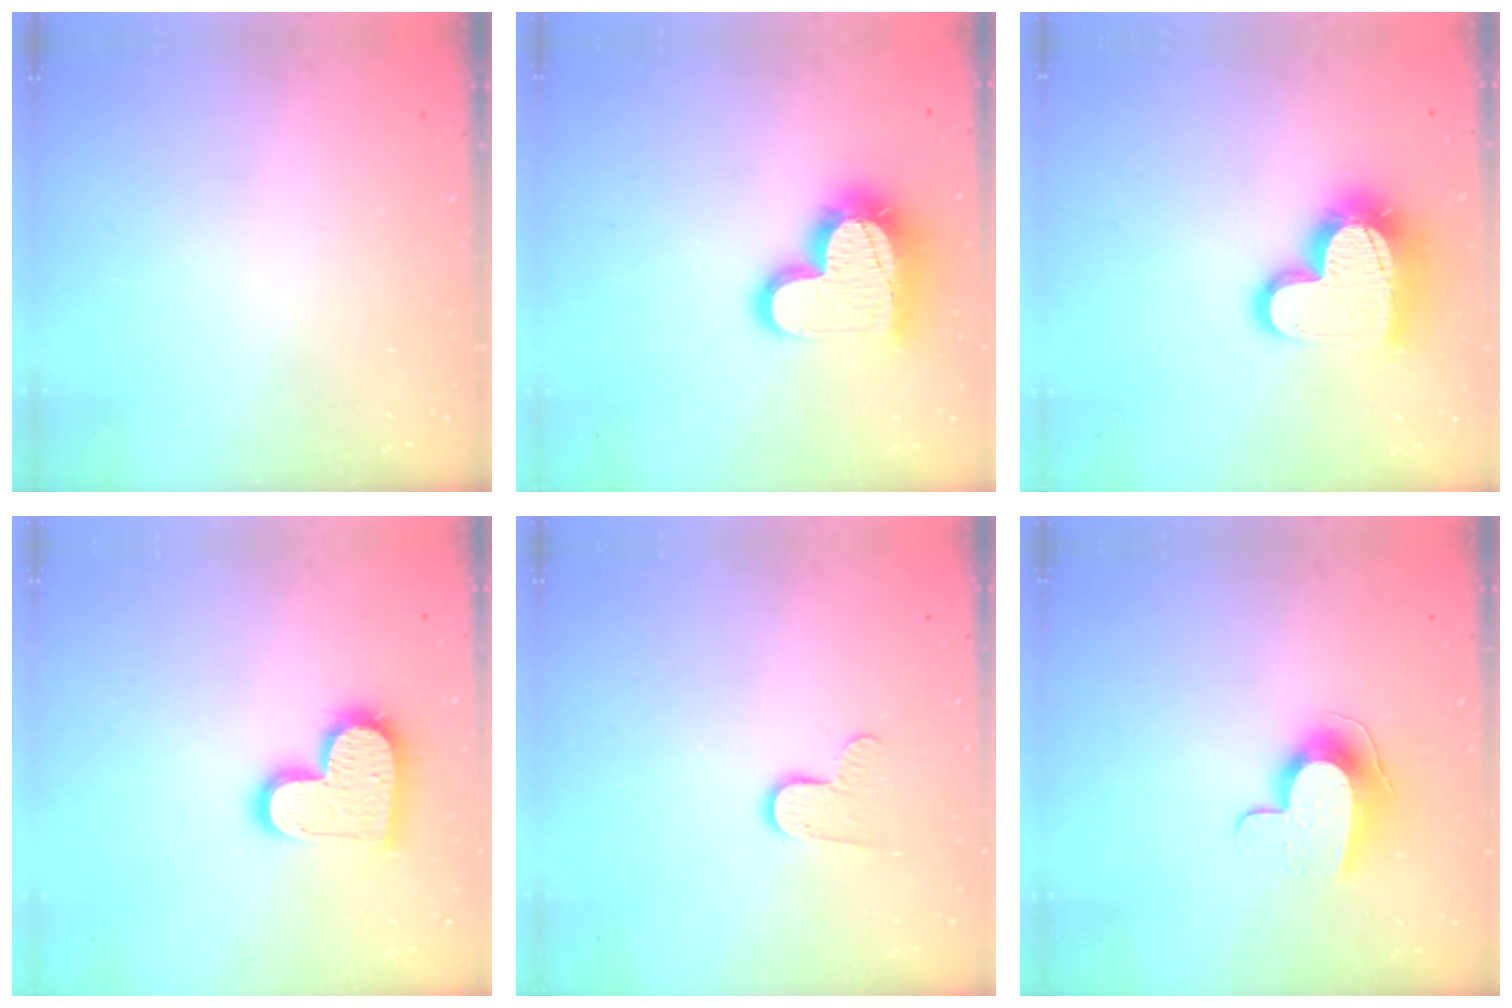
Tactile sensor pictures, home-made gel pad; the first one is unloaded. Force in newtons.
{"total": 18.9, "press": 18.9, "slide": 1.4}
{"total": 17.8, "press": 17.7, "slide": 1.6}
{"total": 16.0, "press": 16.0, "slide": 1.0}
{"total": 7.4, "press": 7.4, "slide": 0.3}
{"total": 9.6, "press": 9.6, "slide": 0.3}